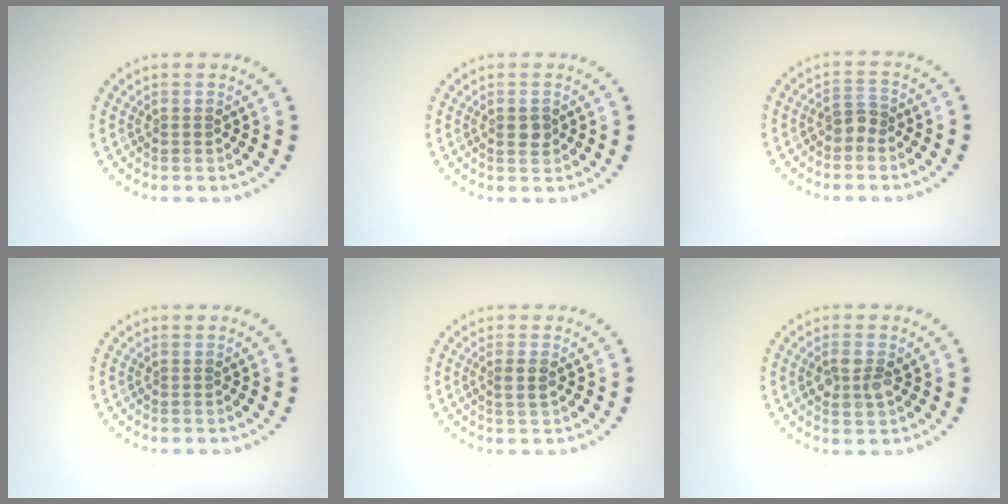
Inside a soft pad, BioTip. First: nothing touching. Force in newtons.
{"total": 1.4, "press": 1.4, "slide": 0.1}
{"total": 1.5, "press": 1.3, "slide": 0.7}
{"total": 0.0}
{"total": 1.5, "press": 1.4, "slide": 0.5}
{"total": 2.6, "press": 2.5, "slide": 0.4}